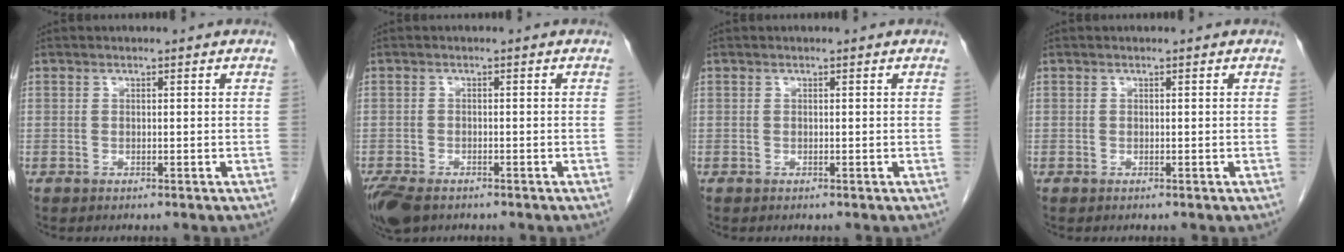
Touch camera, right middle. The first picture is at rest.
{"total": 6.4, "force": [-4.5, 3.1, 3.4], "torque": [-0.070, -0.012, -0.076]}
{"total": 0.0}
{"total": 0.0}